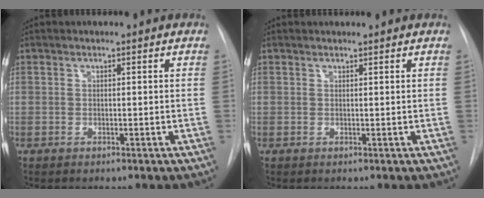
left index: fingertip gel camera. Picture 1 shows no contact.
{"total": 0.7, "force": [0.7, -0.1, 0.1], "torque": [-0.004, 0.004, 0.015]}